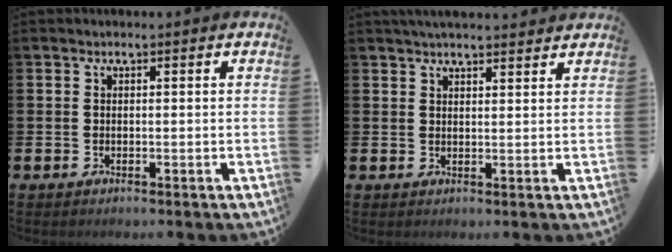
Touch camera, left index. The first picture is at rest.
{"total": 3.1, "force": [3.0, 0.4, 0.6], "torque": [-0.017, -0.008, 0.055]}